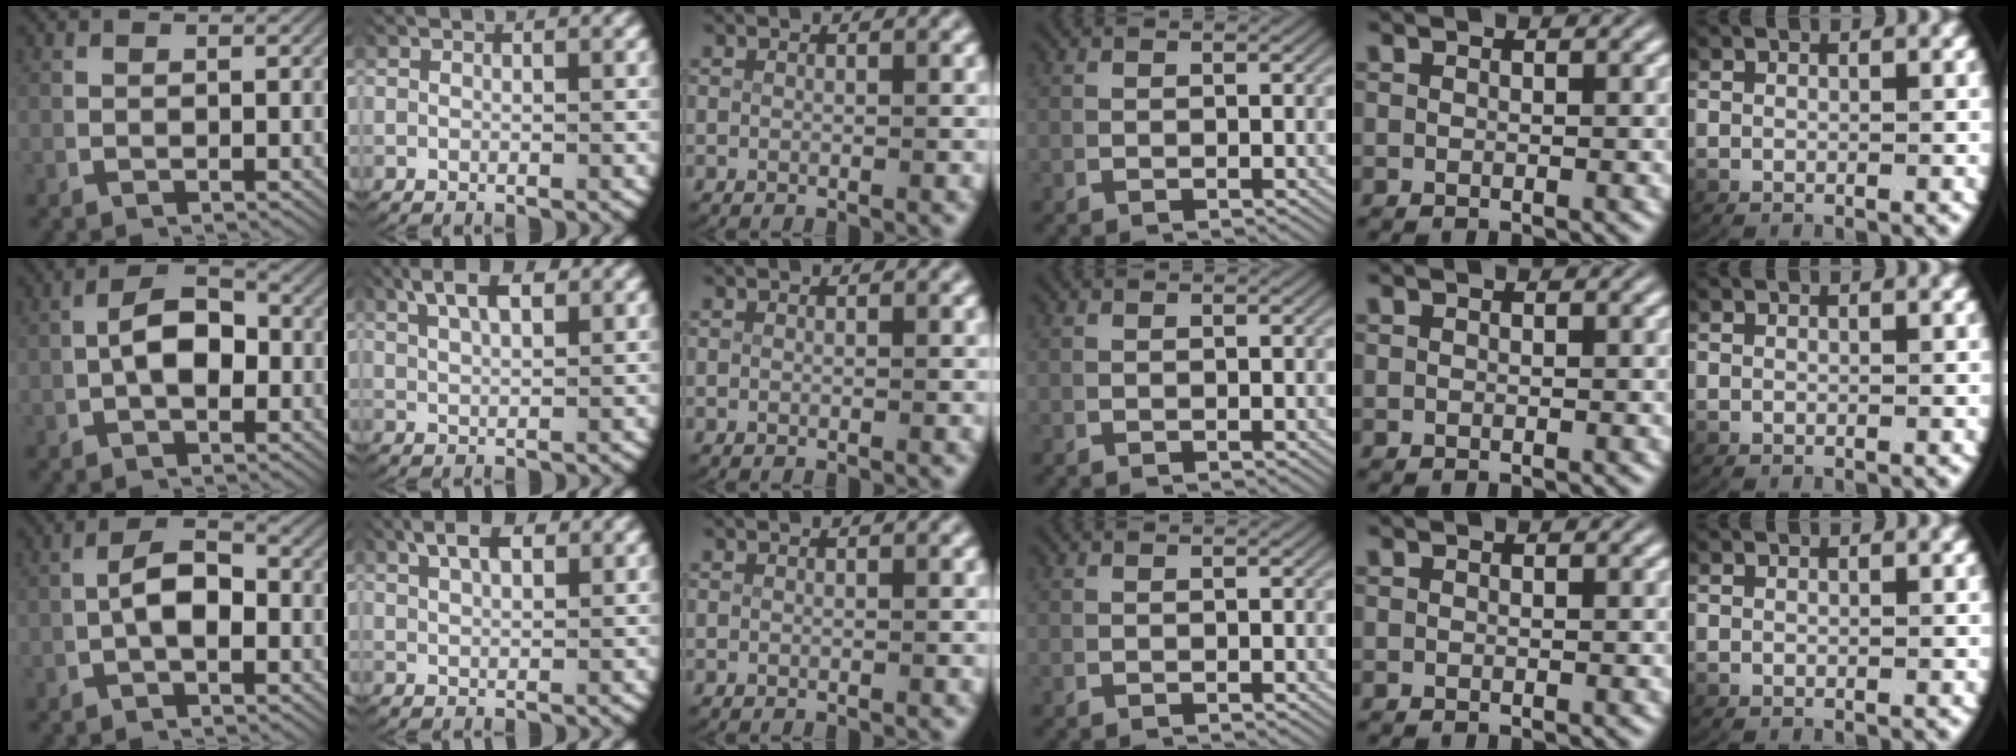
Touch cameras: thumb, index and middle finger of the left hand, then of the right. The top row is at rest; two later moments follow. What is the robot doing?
{"motion": "lift_and_place", "object": "key"}